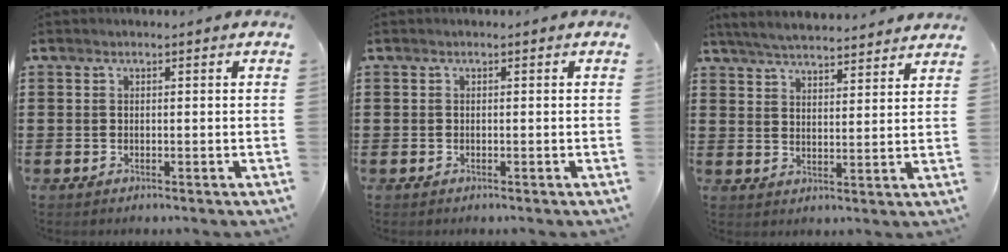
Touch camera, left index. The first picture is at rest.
{"total": 0.0}
{"total": 4.9, "force": [4.8, 0.1, 1.0], "torque": [-0.038, -0.019, 0.085]}